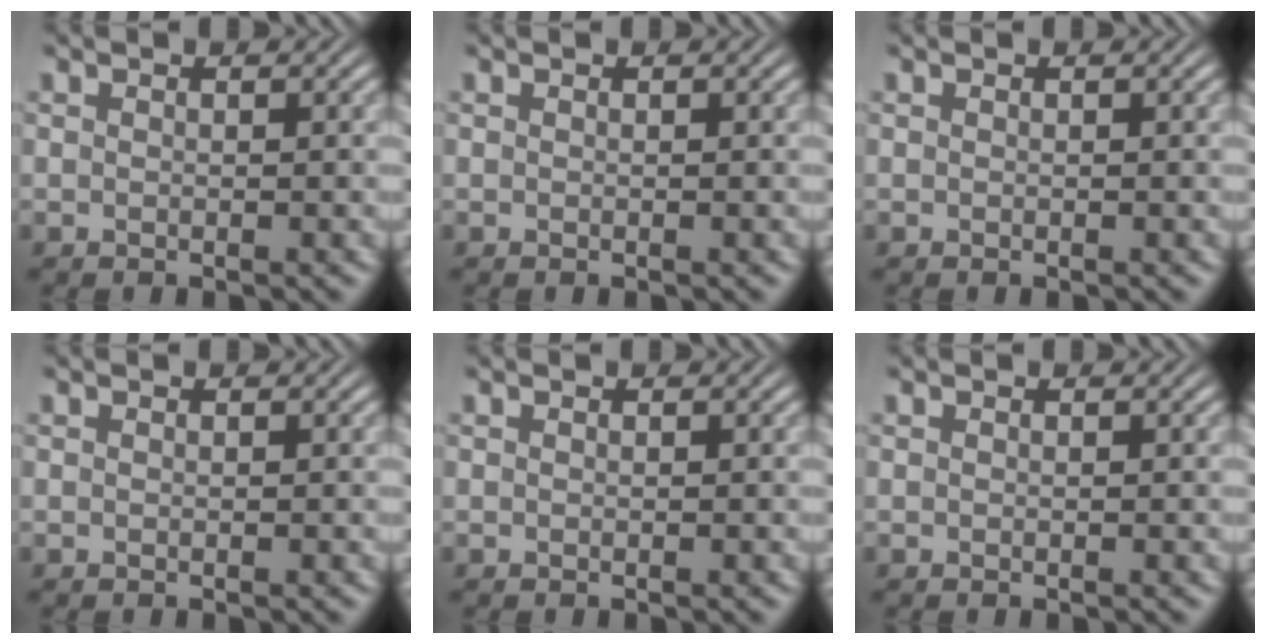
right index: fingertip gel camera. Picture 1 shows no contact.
{"total": 0.0}
{"total": 0.0}
{"total": 0.0}
{"total": 0.0}
{"total": 0.0}